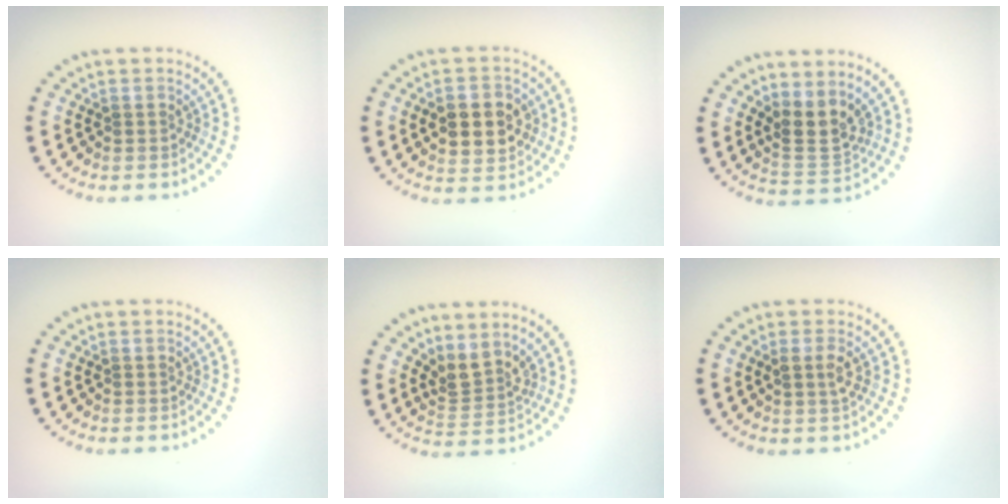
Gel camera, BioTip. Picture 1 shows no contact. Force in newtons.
{"total": 5.1, "press": 5.1, "slide": 0.4}
{"total": 3.2, "press": 2.8, "slide": 1.7}
{"total": 0.0}
{"total": 2.7, "press": 1.9, "slide": 1.9}
{"total": 1.5, "press": 1.4, "slide": 0.4}